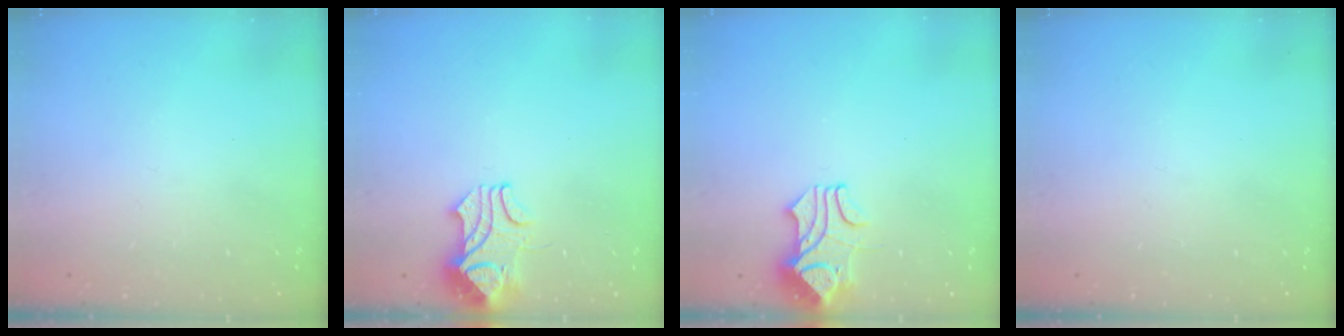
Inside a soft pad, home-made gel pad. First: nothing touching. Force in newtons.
{"total": 2.4, "press": 2.2, "slide": 0.9}
{"total": 1.7, "press": 1.2, "slide": 1.1}
{"total": 0.0}